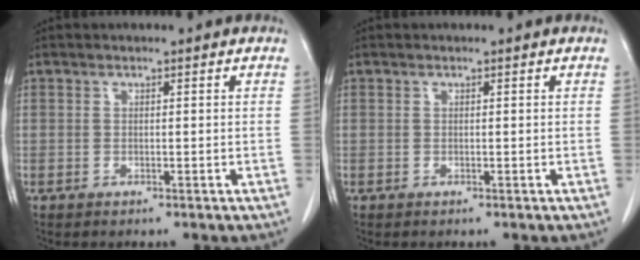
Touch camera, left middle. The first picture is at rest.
{"total": 0.0}